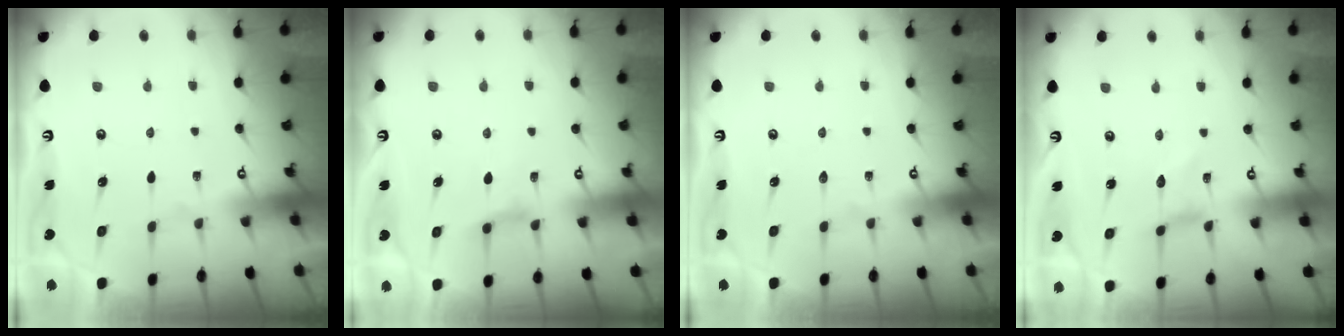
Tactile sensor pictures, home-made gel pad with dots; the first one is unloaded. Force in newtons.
{"total": 3.1, "press": 3.0, "slide": 0.3}
{"total": 0.0}
{"total": 0.0}